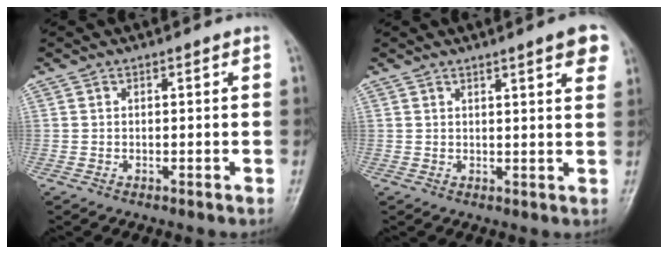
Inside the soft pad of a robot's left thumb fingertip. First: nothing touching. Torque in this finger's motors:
{"motor_torque": [0.01, 0.26, -0.15, 0.02, 0.01]}